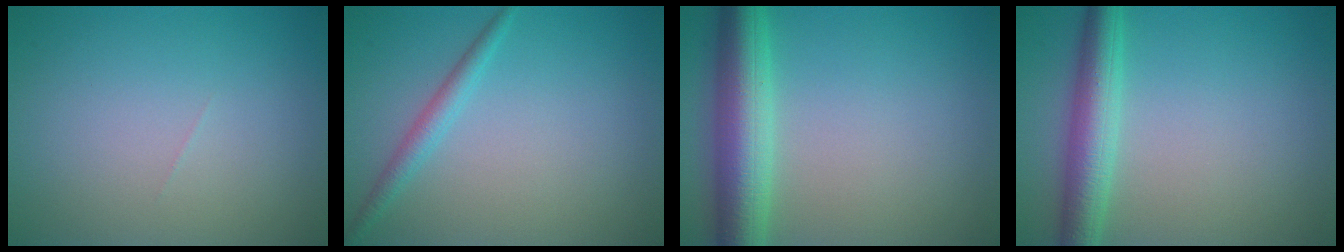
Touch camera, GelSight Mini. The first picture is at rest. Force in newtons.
{"total": 1.8, "press": 1.8, "slide": 0.1}
{"total": 6.6, "press": 6.6, "slide": 0.1}
{"total": 4.5, "press": 4.5, "slide": 0.1}